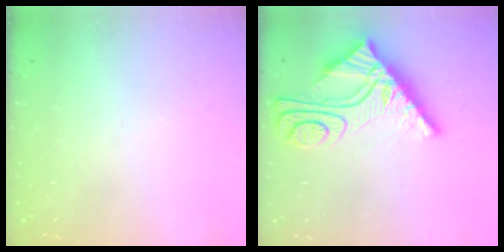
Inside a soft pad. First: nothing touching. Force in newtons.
{"total": 13.2, "press": 13.1, "slide": 1.5}